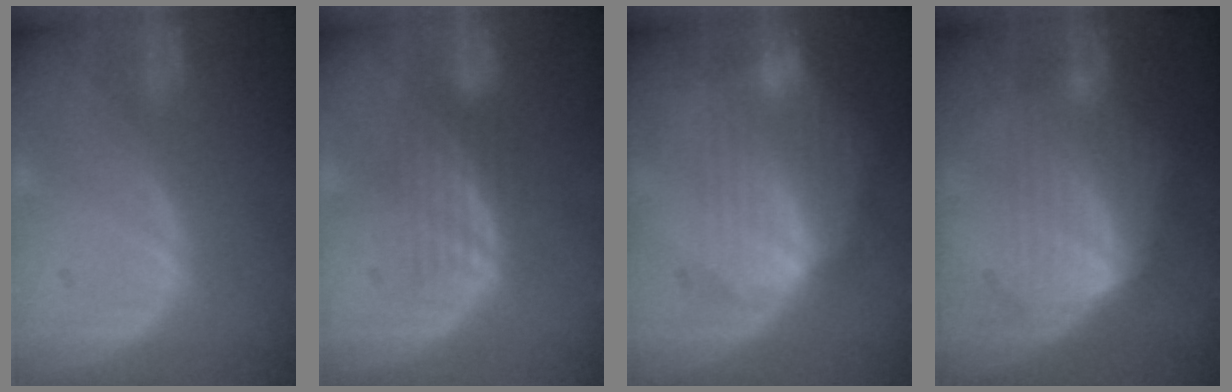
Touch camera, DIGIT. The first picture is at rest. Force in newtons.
{"total": 4.3, "press": 3.6, "slide": 2.3}
{"total": 7.3, "press": 7.0, "slide": 1.8}
{"total": 7.2, "press": 6.5, "slide": 3.0}